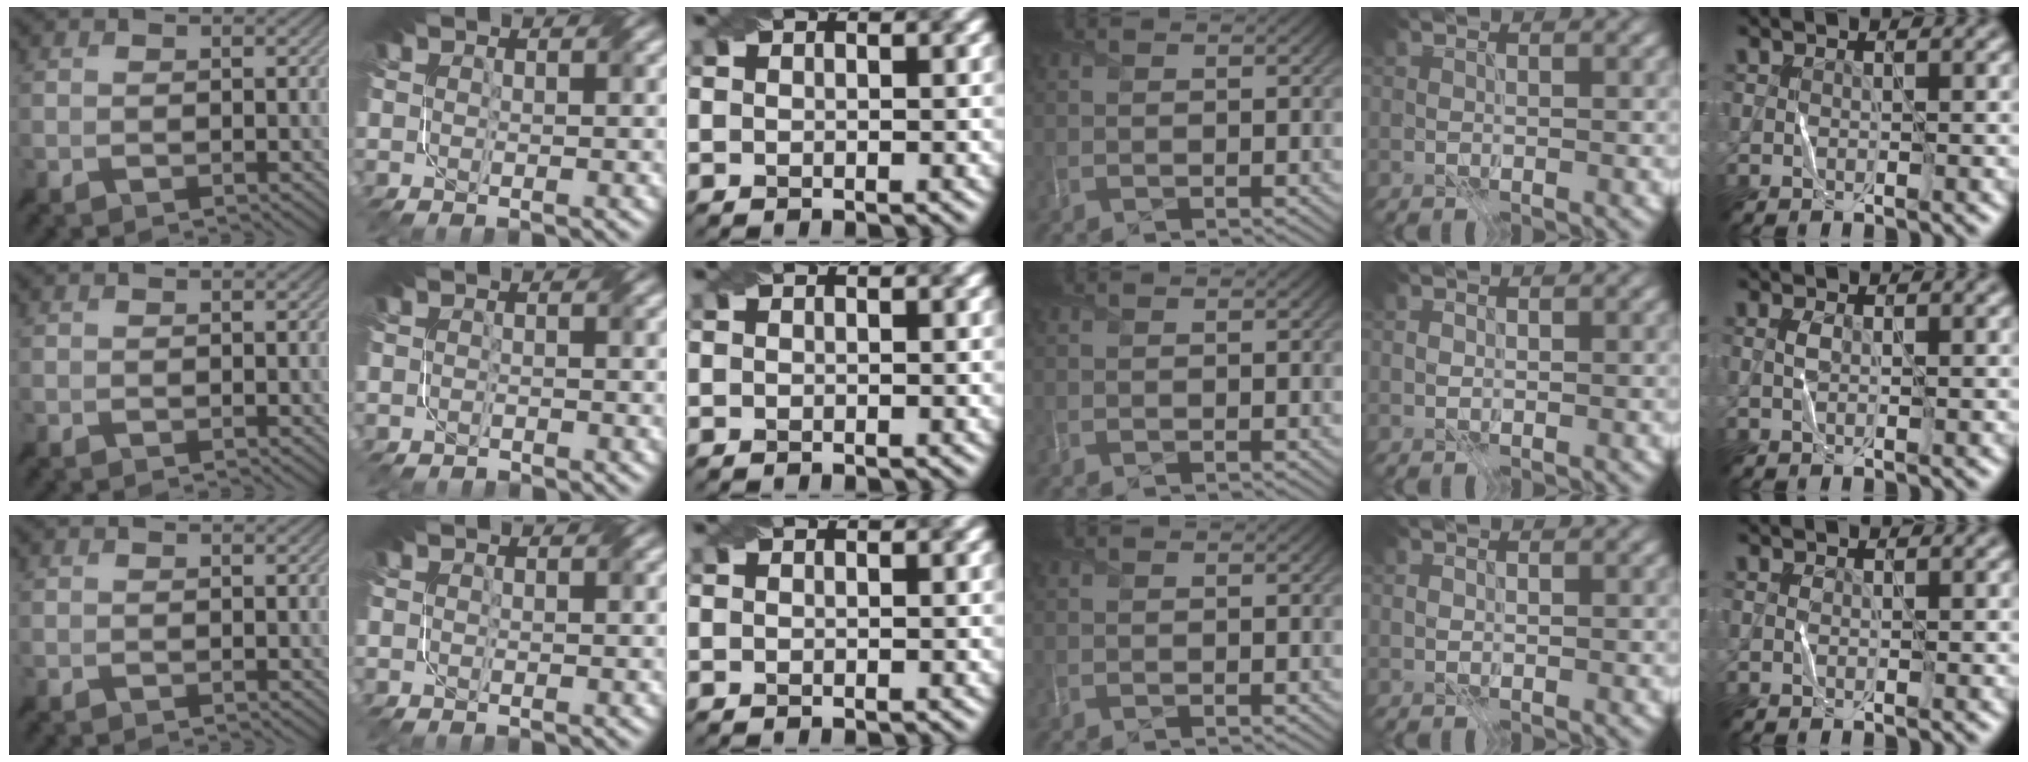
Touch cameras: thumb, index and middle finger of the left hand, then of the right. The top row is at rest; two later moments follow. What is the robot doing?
{"motion": "fold", "object": "file"}